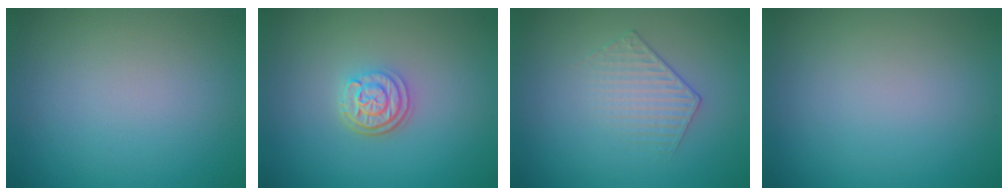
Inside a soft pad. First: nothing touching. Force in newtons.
{"total": 2.9, "press": 2.4, "slide": 1.7}
{"total": 1.7, "press": 1.2, "slide": 1.3}
{"total": 0.0}